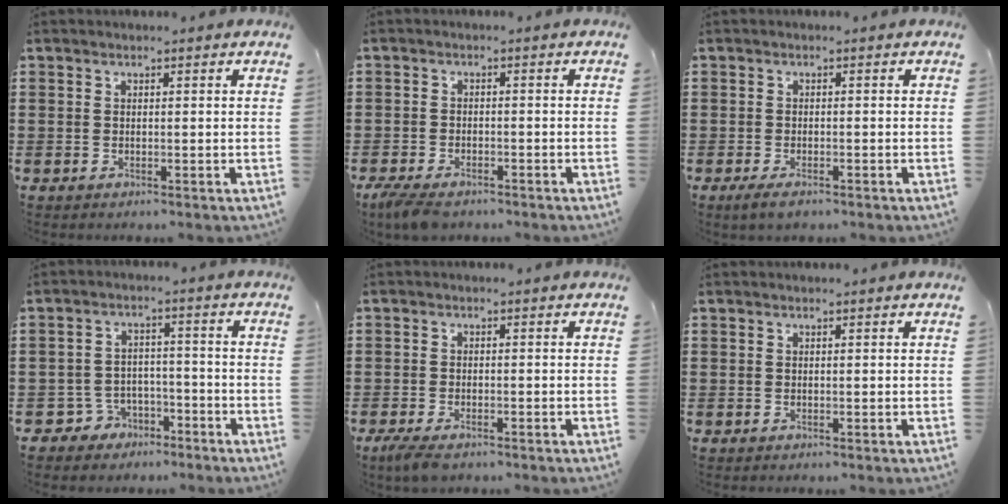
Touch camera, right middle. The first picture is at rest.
{"total": 3.0, "force": [-2.6, 1.0, 1.2], "torque": [-0.044, -0.006, -0.057]}
{"total": 1.6, "force": [-1.1, 0.5, 1.1], "torque": [-0.029, -0.006, -0.023]}
{"total": 4.3, "force": [-3.5, 2.5, 0.2], "torque": [-0.025, 0.006, -0.075]}
{"total": 2.2, "force": [-1.8, 0.7, 1.1], "torque": [-0.036, -0.004, -0.039]}
{"total": 0.0}